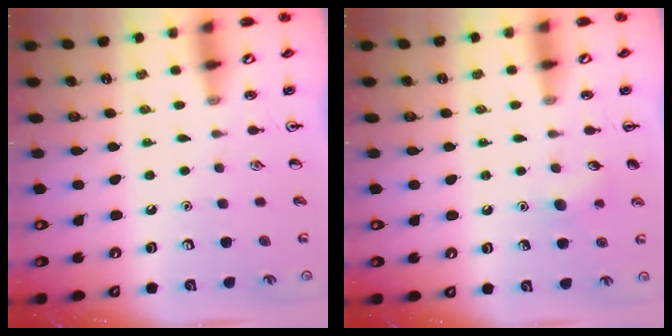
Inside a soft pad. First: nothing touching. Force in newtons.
{"total": 7.1, "press": 6.8, "slide": 2.1}